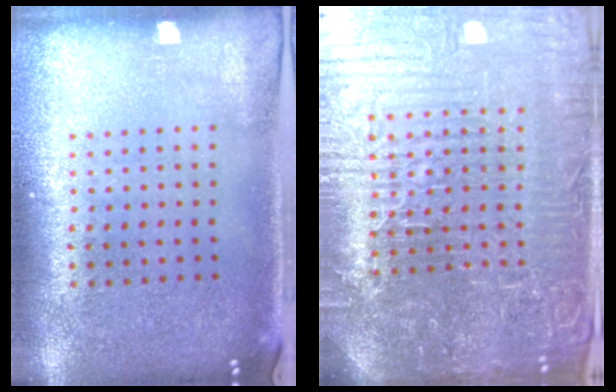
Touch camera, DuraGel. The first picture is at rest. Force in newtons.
{"total": 6.8, "press": 6.1, "slide": 3.0}